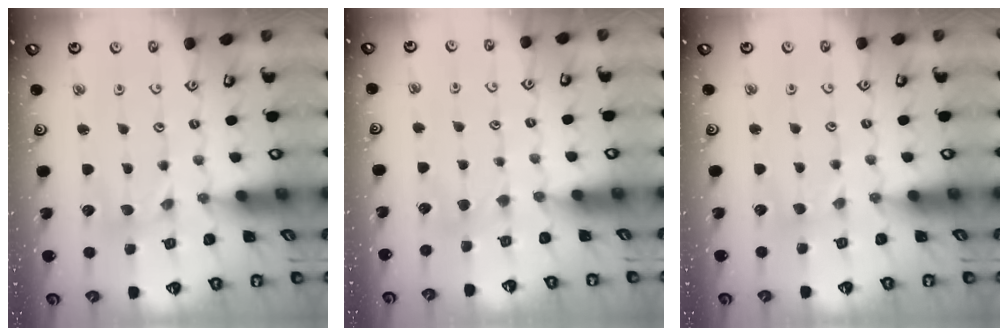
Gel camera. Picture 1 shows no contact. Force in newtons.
{"total": 2.5, "press": 2.5, "slide": 0.4}
{"total": 0.6, "press": 0.5, "slide": 0.1}